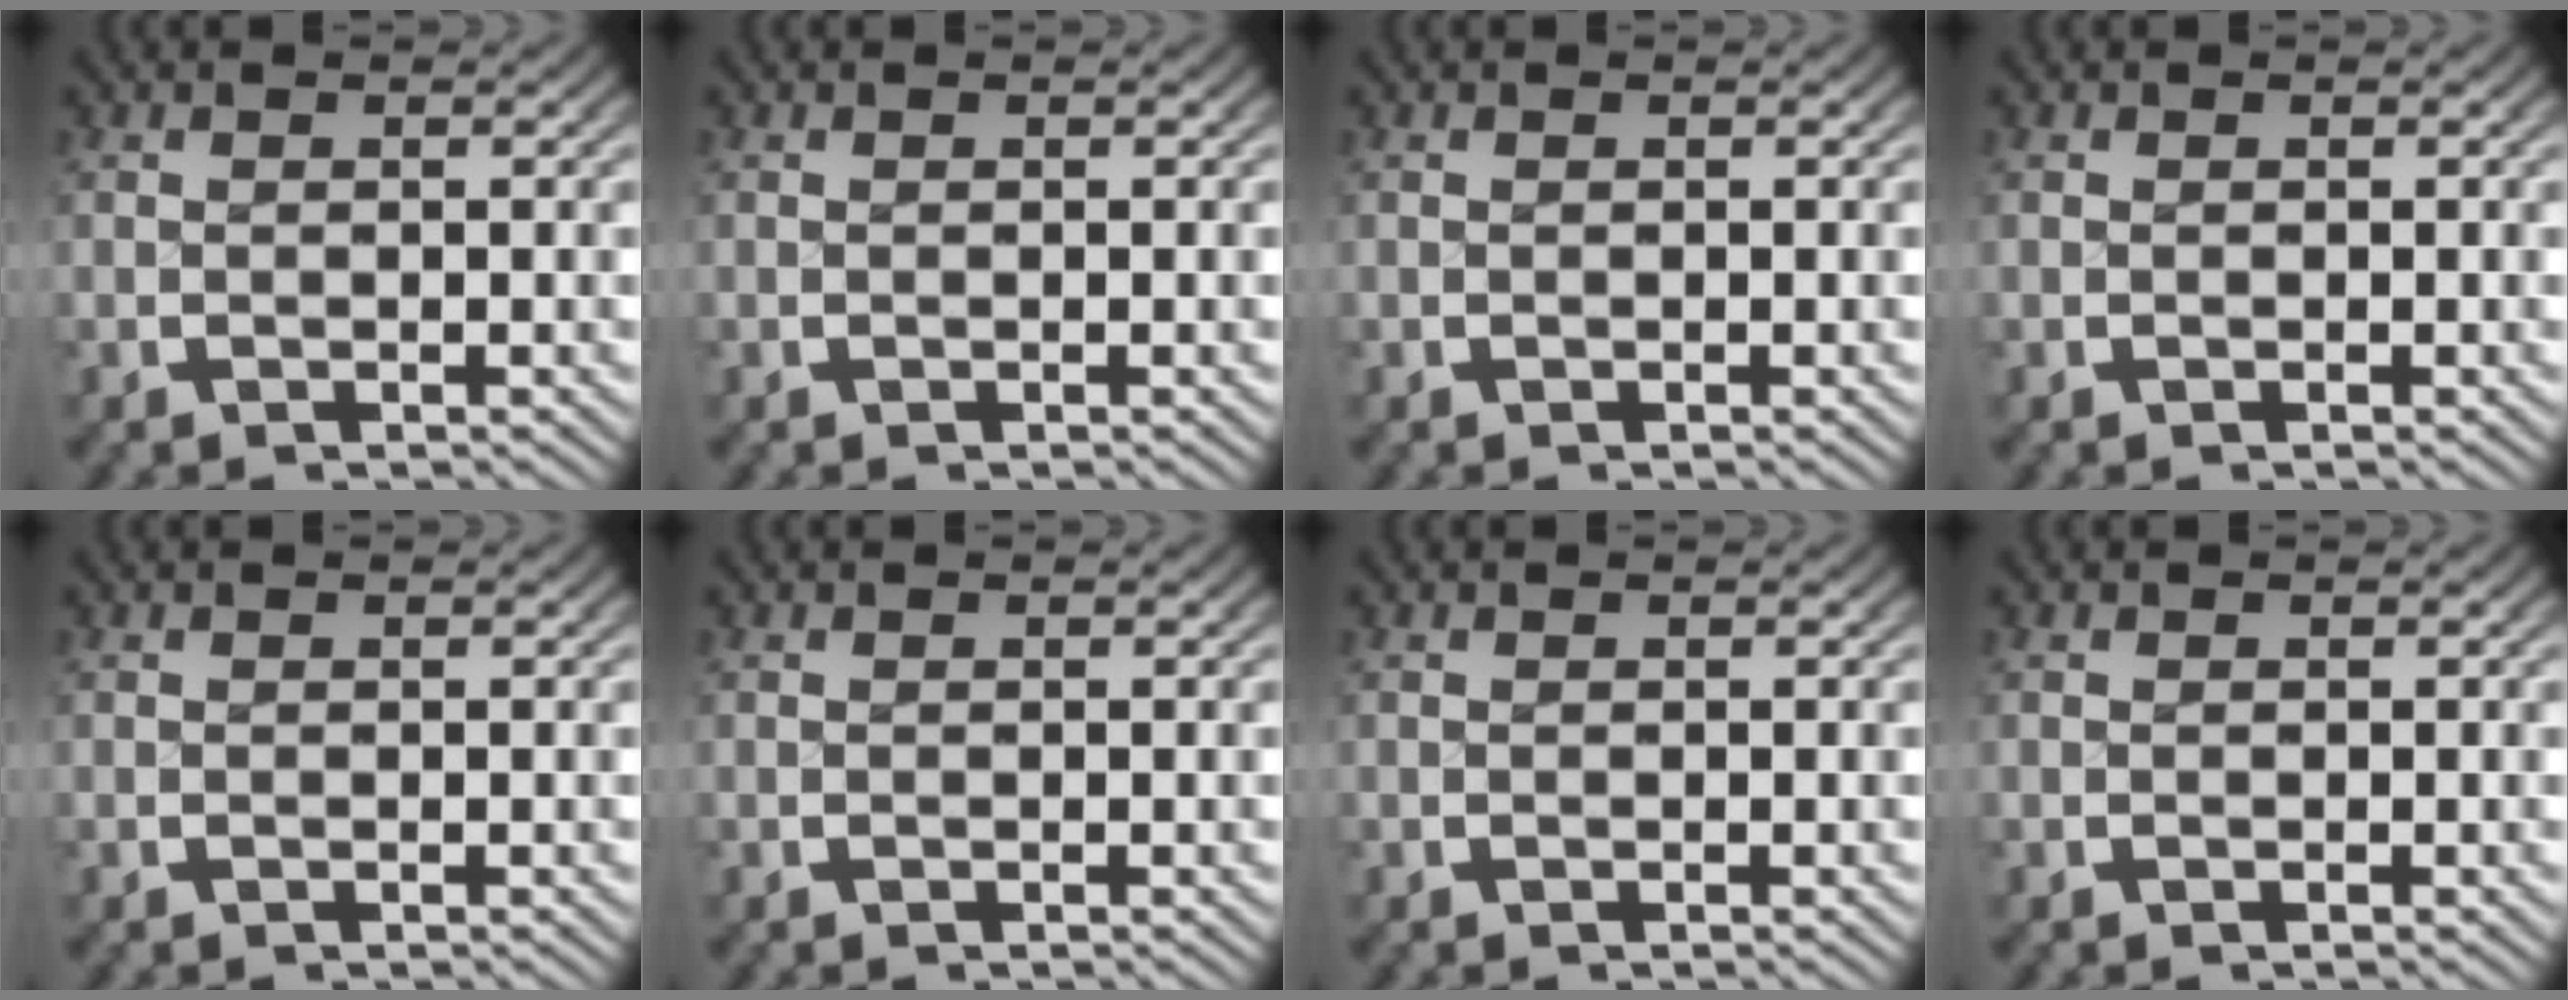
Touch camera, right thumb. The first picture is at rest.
{"total": 0.0}
{"total": 0.0}
{"total": 0.0}
{"total": 0.0}
{"total": 0.0}
{"total": 0.0}
{"total": 0.0}